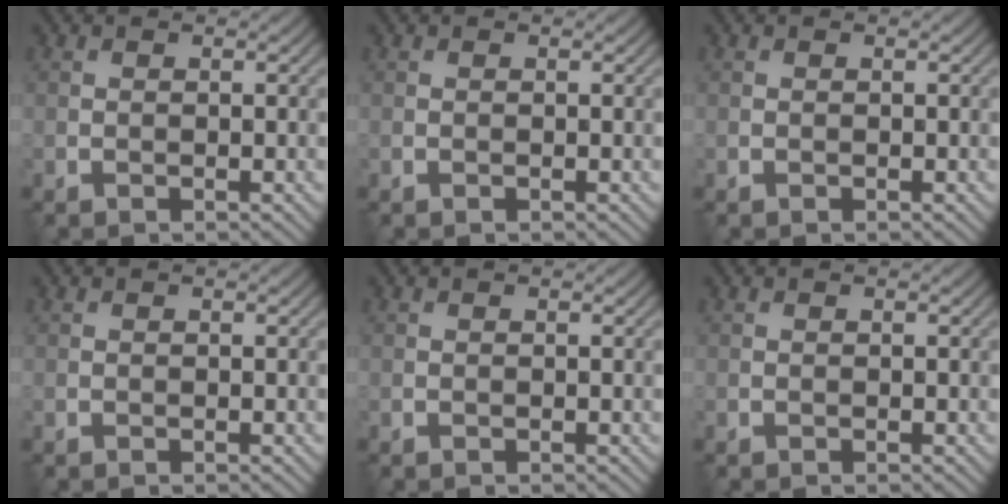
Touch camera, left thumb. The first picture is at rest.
{"total": 0.0}
{"total": 0.0}
{"total": 0.0}
{"total": 0.0}
{"total": 0.0}